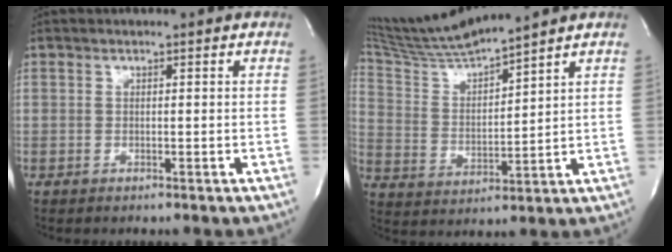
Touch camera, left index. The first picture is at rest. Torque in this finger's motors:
{"motor_torque": [-0.14, -0.05, 0.06, 0.06]}